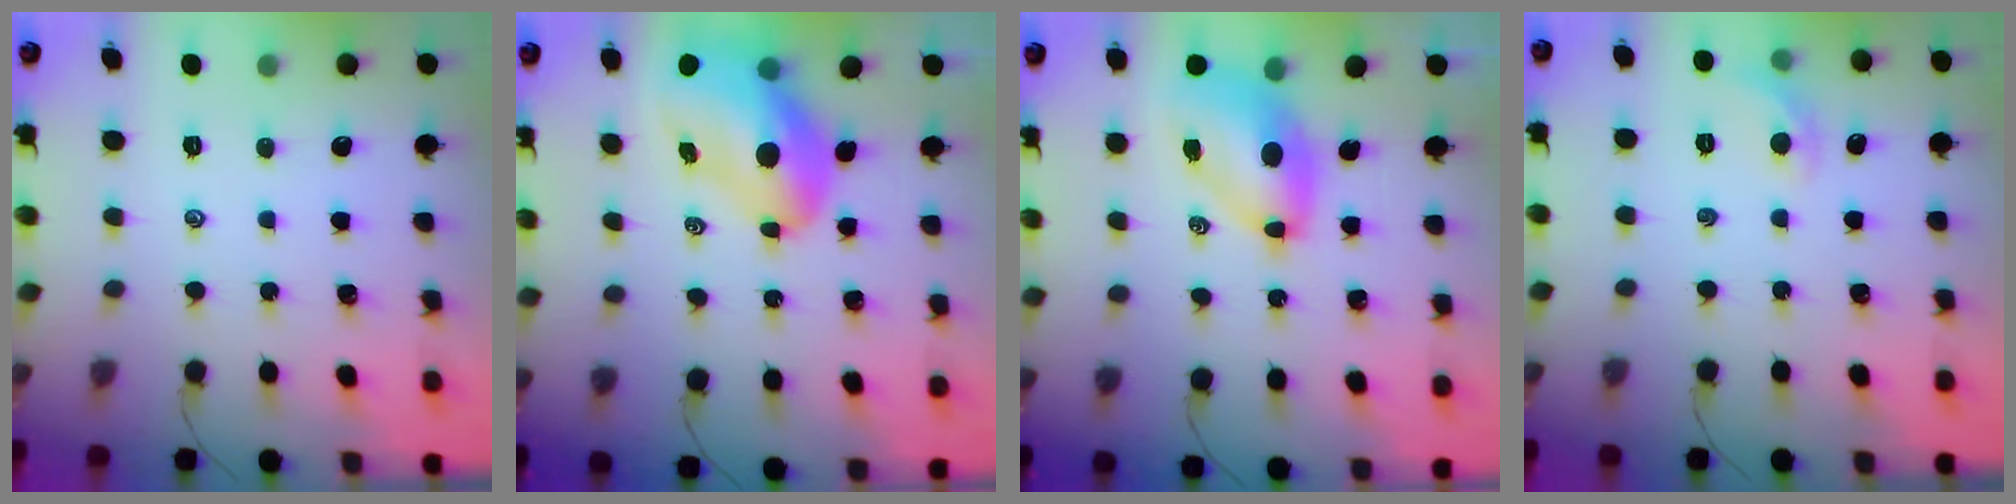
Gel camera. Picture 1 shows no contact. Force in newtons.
{"total": 12.9, "press": 12.2, "slide": 4.0}
{"total": 8.4, "press": 8.1, "slide": 2.3}
{"total": 5.7, "press": 5.6, "slide": 1.1}